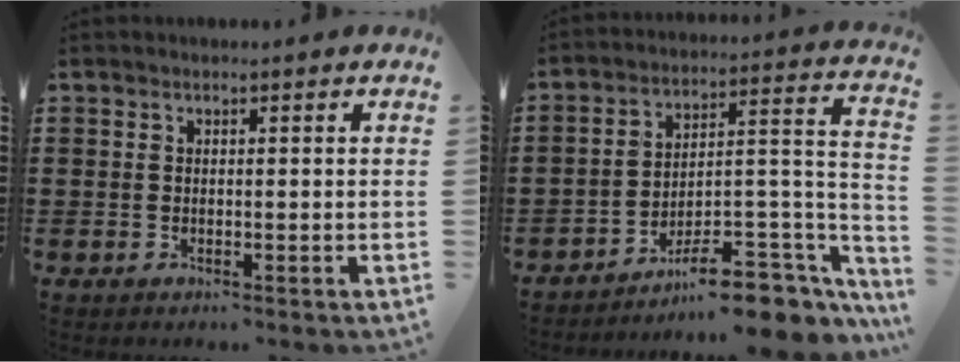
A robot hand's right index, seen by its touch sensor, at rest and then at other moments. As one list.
[{"total": 10.0, "force": [-7.8, 2.9, 5.5], "torque": [-0.065, 0.023, -0.143]}]